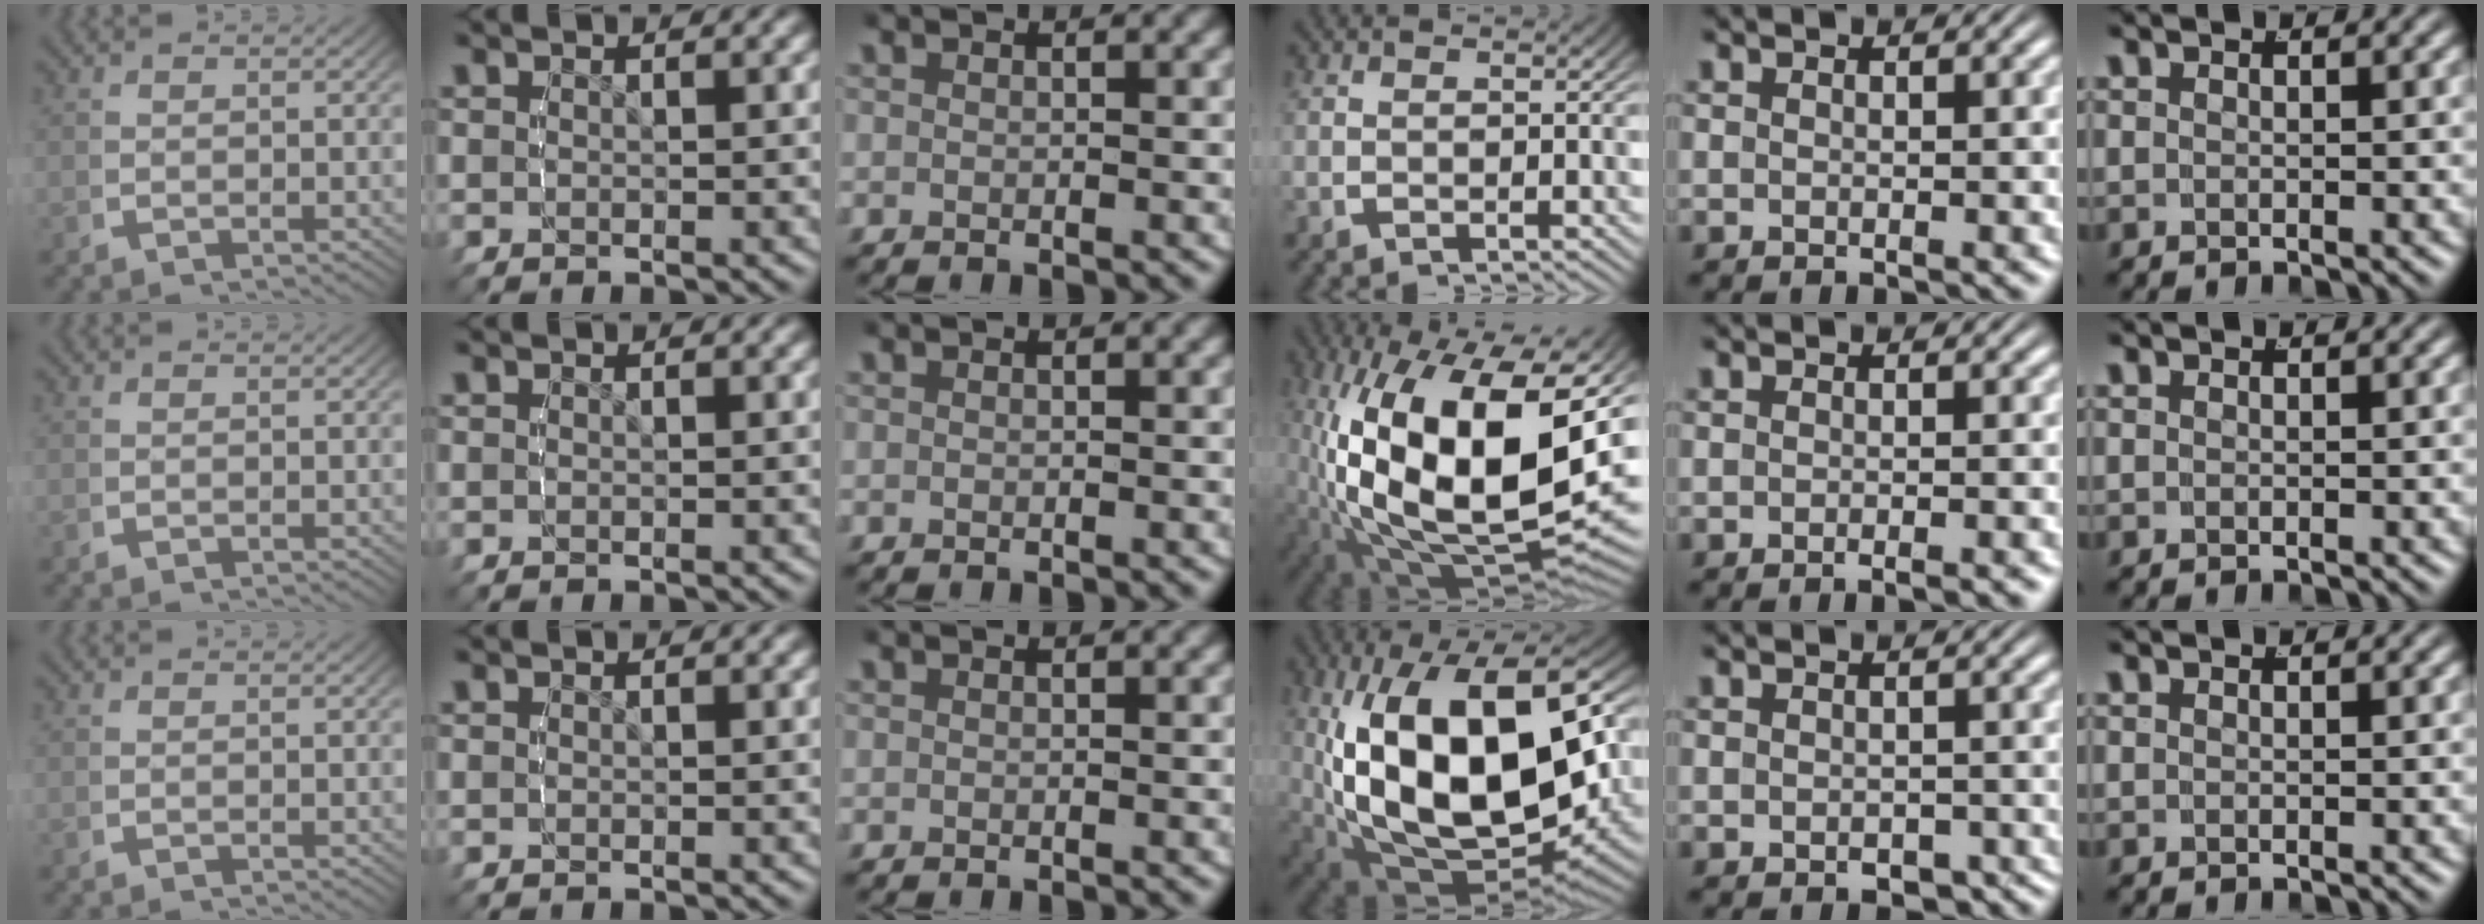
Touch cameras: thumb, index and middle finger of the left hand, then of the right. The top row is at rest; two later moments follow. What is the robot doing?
{"motion": "lift_and_place", "object": "tape"}